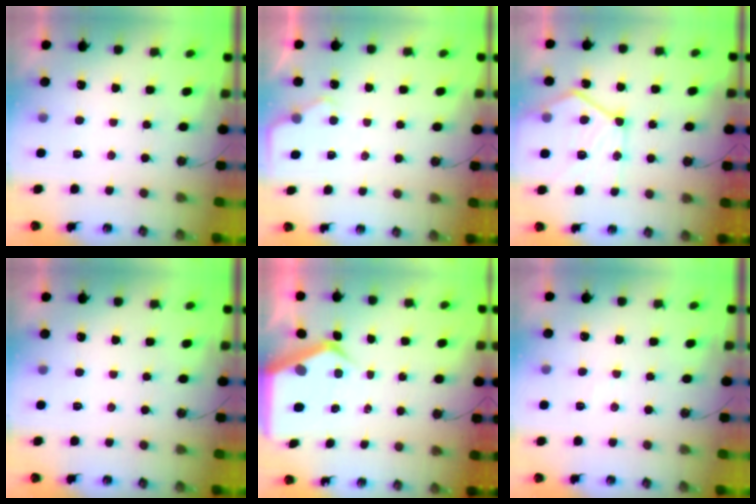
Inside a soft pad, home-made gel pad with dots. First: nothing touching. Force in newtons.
{"total": 3.2, "press": 3.1, "slide": 0.5}
{"total": 15.5, "press": 15.4, "slide": 1.8}
{"total": 0.0}
{"total": 6.3, "press": 6.3, "slide": 0.6}
{"total": 5.6, "press": 5.5, "slide": 0.8}